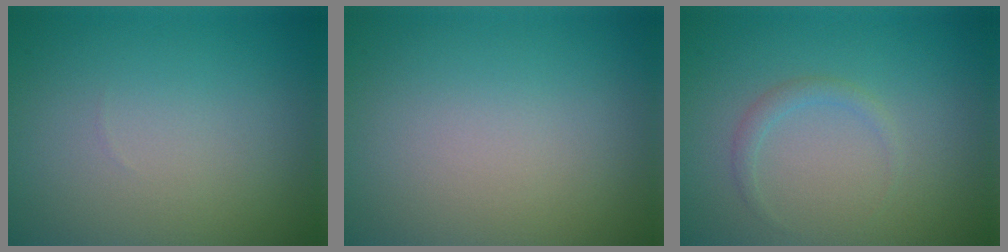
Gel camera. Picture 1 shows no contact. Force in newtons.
{"total": 0.0}
{"total": 1.0, "press": 1.0, "slide": 0.1}